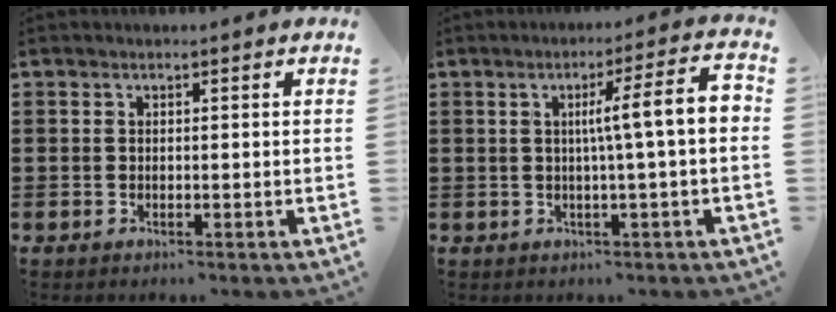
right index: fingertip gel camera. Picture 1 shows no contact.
{"total": 7.7, "force": [0.5, -0.1, 7.7], "torque": [-0.125, -0.010, -0.002]}